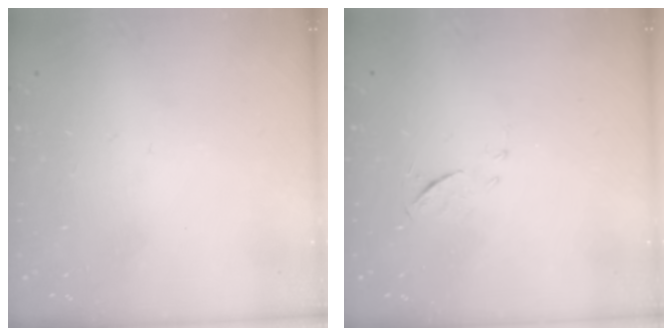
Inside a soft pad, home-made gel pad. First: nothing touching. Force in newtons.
{"total": 5.8, "press": 5.8, "slide": 0.5}